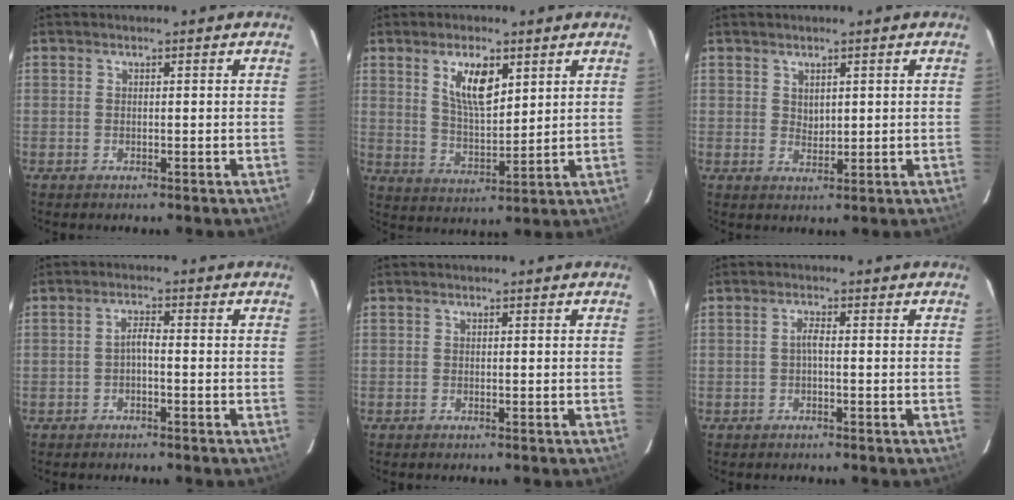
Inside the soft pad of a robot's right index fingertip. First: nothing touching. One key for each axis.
{"total": 8.7, "fx": 4.1, "fy": 3.6, "fz": 6.8, "tx": -0.119, "ty": 0.001, "tz": 0.083}
{"total": 2.0, "fx": 1.2, "fy": 1.4, "fz": 0.9, "tx": -0.011, "ty": 0.000, "tz": 0.023}
{"total": 1.8, "fx": -1.0, "fy": 0.3, "fz": 1.4, "tx": -0.028, "ty": 0.006, "tz": -0.017}
{"total": 0.0}
{"total": 1.2, "fx": -0.4, "fy": 0.1, "fz": 1.1, "tx": -0.023, "ty": 0.005, "tz": -0.009}